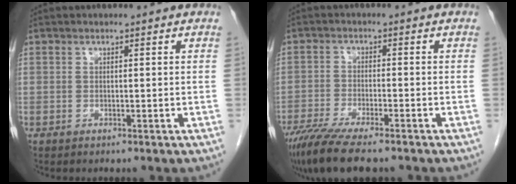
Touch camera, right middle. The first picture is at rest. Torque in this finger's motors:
{"motor_torque": [1.17, -0.97, 0.35, 0.13]}